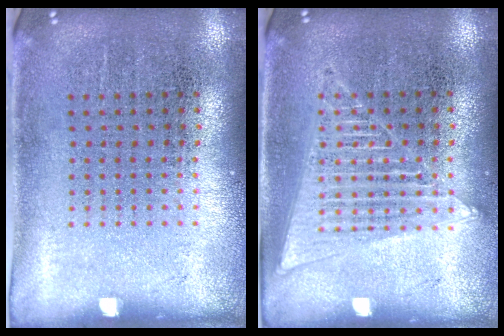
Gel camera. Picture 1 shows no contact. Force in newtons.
{"total": 1.3, "press": 1.3, "slide": 0.1}